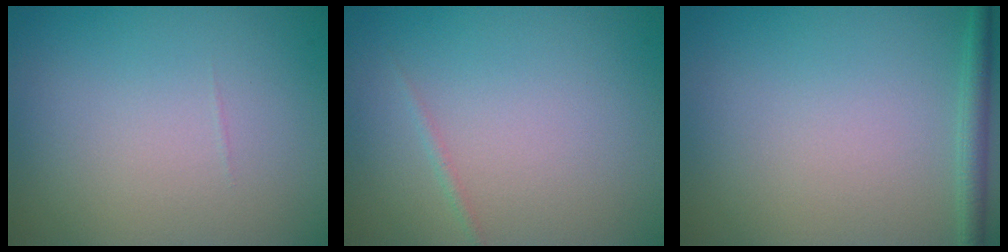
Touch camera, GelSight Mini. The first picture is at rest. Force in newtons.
{"total": 0.6, "press": 0.5, "slide": 0.0}
{"total": 1.7, "press": 1.7, "slide": 0.1}